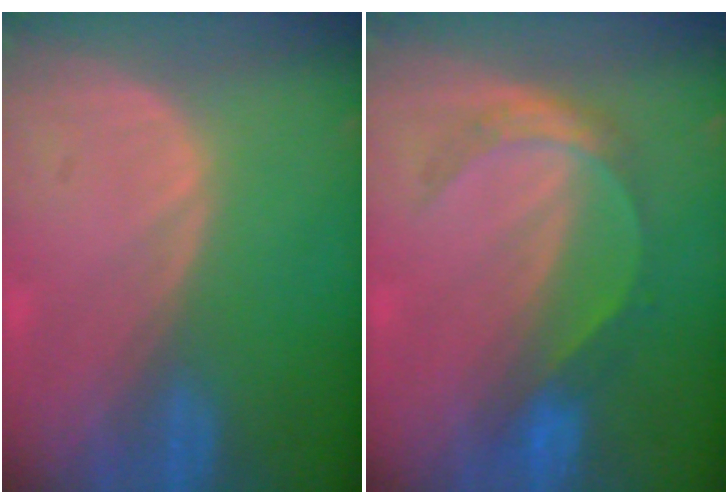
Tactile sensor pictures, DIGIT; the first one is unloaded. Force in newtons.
{"total": 4.7, "press": 4.7, "slide": 0.7}